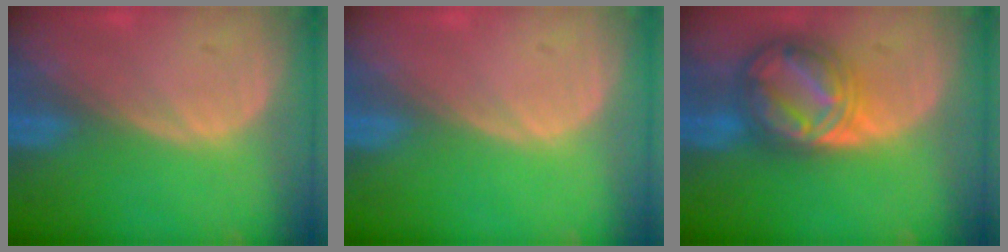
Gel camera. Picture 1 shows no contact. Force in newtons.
{"total": 0.0}
{"total": 8.8, "press": 8.7, "slide": 0.8}